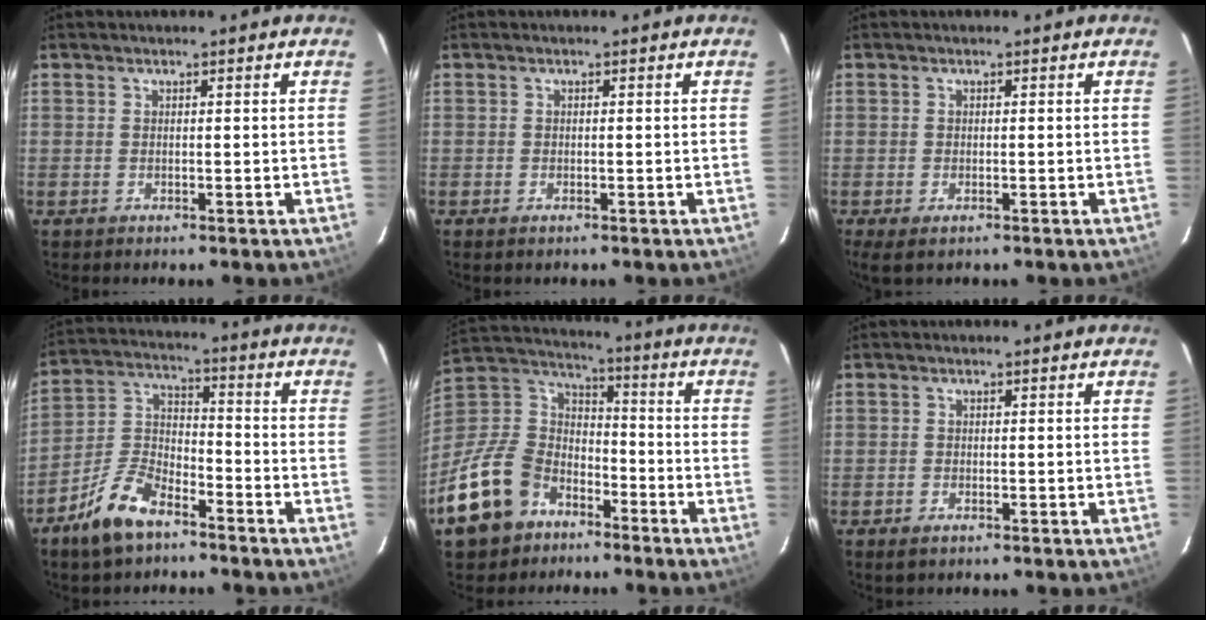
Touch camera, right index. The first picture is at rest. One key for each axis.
{"total": 0.8, "fx": -0.6, "fy": 0.4, "fz": 0.3, "tx": -0.005, "ty": -0.004, "tz": -0.011}
{"total": 3.5, "fx": -2.1, "fy": 1.6, "fz": 2.3, "tx": -0.048, "ty": -0.016, "tz": -0.033}
{"total": 10.8, "fx": -7.5, "fy": 4.6, "fz": 6.3, "tx": -0.141, "ty": 0.012, "tz": -0.143}
{"total": 17.1, "fx": -10.1, "fy": 12.0, "fz": 6.8, "tx": -0.181, "ty": 0.030, "tz": -0.162}
{"total": 1.6, "fx": -1.2, "fy": 0.9, "fz": 0.7, "tx": -0.012, "ty": -0.006, "tz": -0.021}